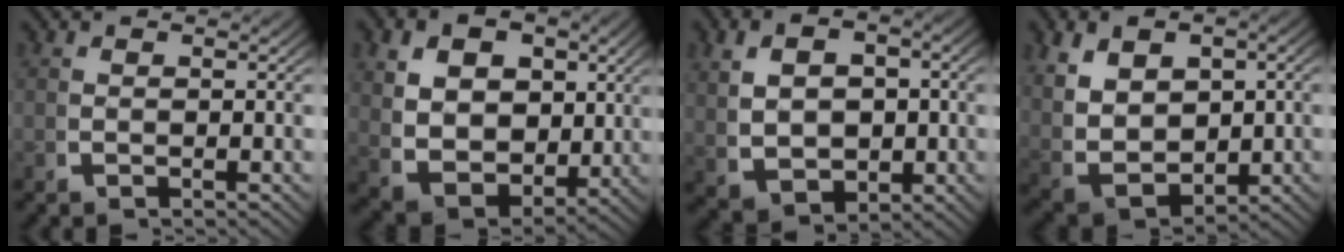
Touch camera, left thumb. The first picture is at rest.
{"total": 10.5, "force": [0.1, 8.1, 6.7], "torque": [-0.150, -0.049, 0.017]}
{"total": 7.8, "force": [0.0, 5.7, 5.3], "torque": [-0.100, -0.027, 0.018]}
{"total": 11.0, "force": [-0.3, 8.2, 7.2], "torque": [-0.172, -0.040, 0.014]}